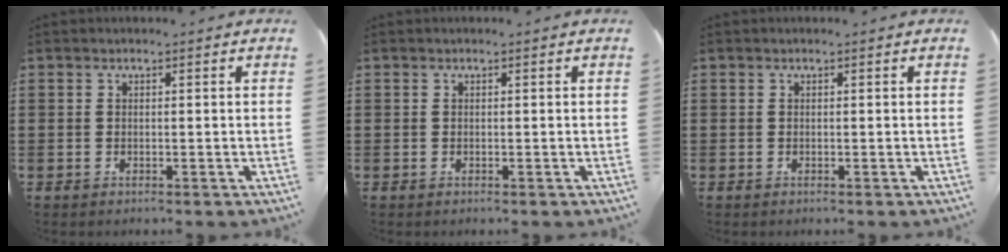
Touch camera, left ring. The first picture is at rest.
{"total": 0.0}
{"total": 0.0}